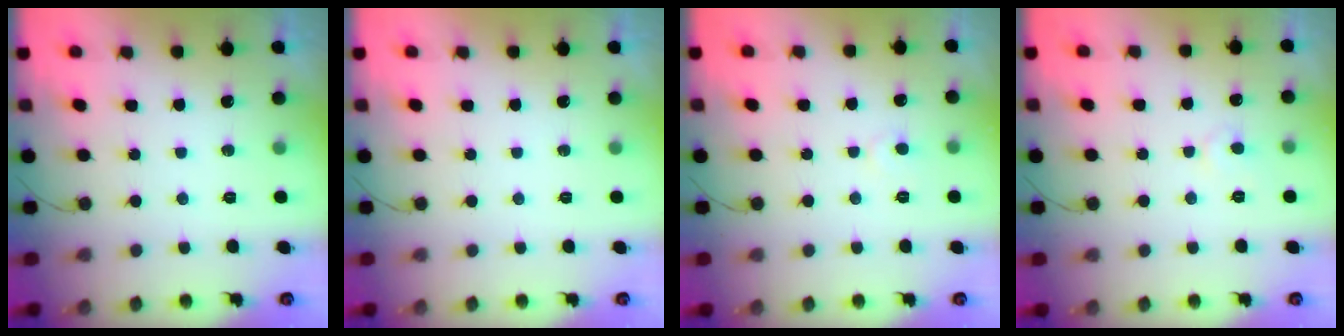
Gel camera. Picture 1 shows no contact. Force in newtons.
{"total": 0.0}
{"total": 4.8, "press": 4.7, "slide": 0.4}
{"total": 5.1, "press": 5.1, "slide": 0.5}